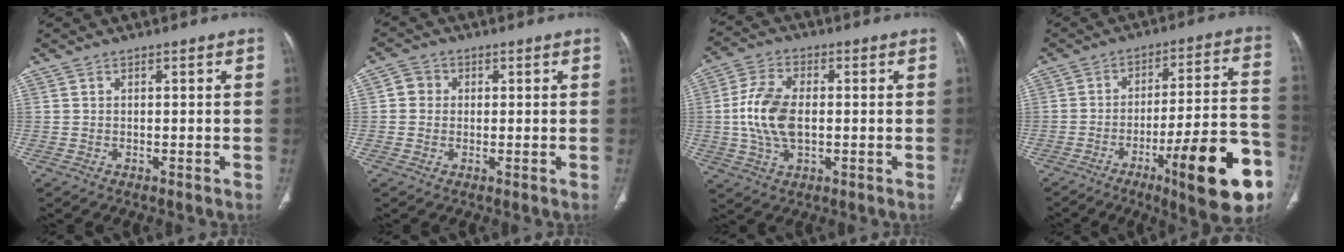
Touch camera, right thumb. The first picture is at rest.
{"total": 3.0, "force": [0.3, 2.8, 0.9], "torque": [0.003, 0.006, 0.000]}
{"total": 10.7, "force": [-0.3, 6.2, 8.8], "torque": [-0.184, 0.008, -0.005]}
{"total": 21.5, "force": [-10.0, 4.3, 18.5], "torque": [-0.220, 0.053, -0.141]}